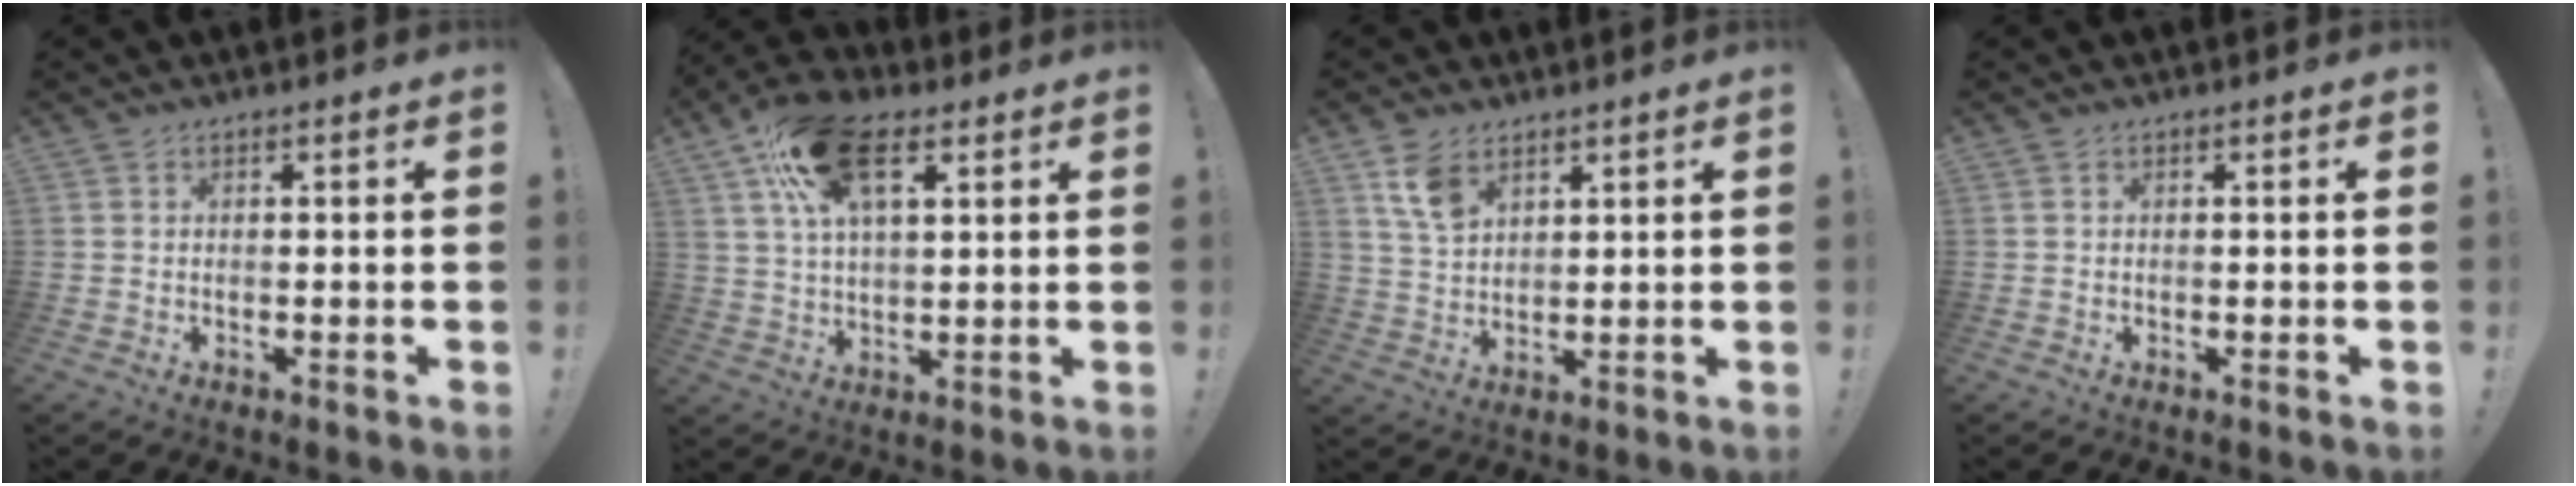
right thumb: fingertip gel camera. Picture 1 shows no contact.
{"total": 16.4, "force": [7.8, 8.5, 11.7], "torque": [-0.204, -0.010, 0.138]}
{"total": 7.7, "force": [4.8, 4.3, 4.2], "torque": [-0.074, -0.018, 0.092]}
{"total": 0.0}